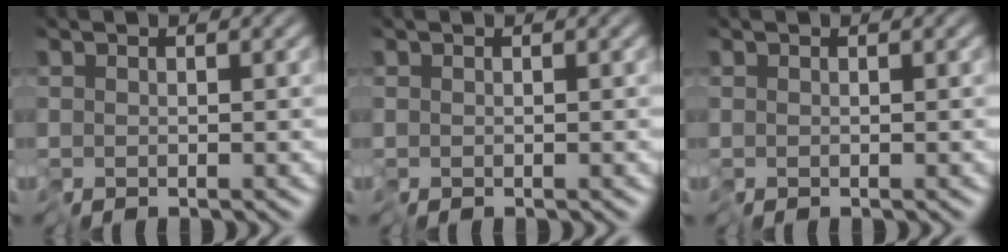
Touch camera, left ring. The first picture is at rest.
{"total": 0.0}
{"total": 0.0}